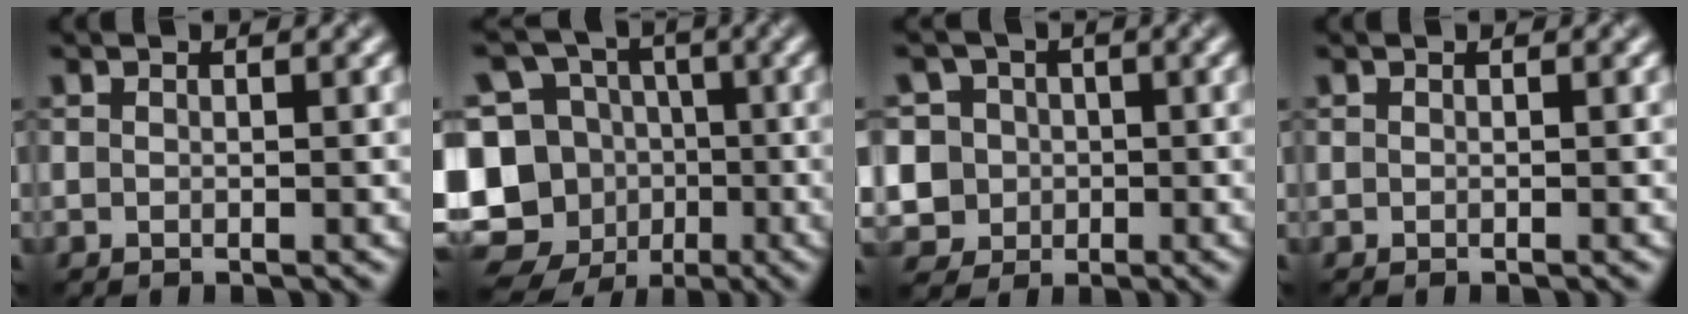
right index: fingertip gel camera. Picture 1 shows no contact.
{"total": 12.9, "force": [-5.1, 11.1, 4.2], "torque": [-0.099, -0.012, -0.074]}
{"total": 7.7, "force": [0.0, 7.3, 2.6], "torque": [-0.051, 0.020, -0.032]}
{"total": 0.0}